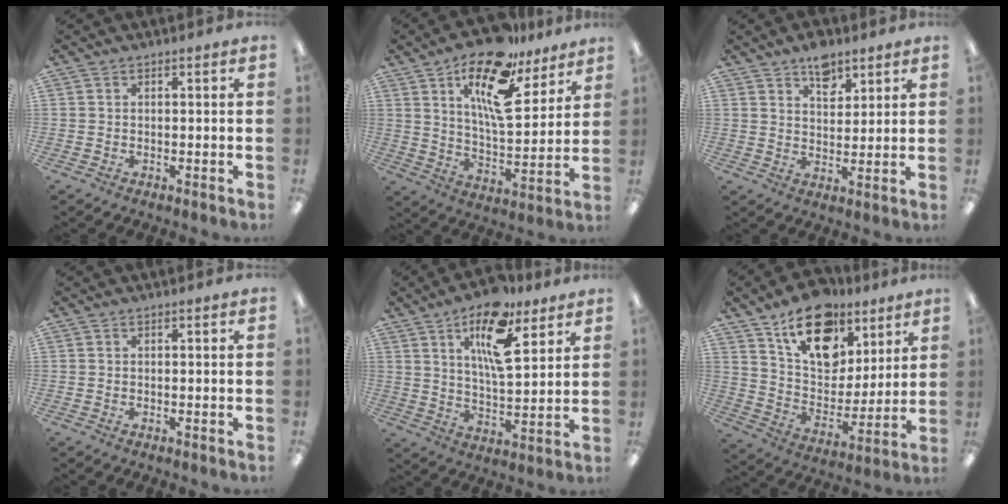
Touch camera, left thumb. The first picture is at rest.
{"total": 20.2, "force": [12.2, 8.1, 13.9], "torque": [-0.219, -0.065, 0.201]}
{"total": 7.2, "force": [5.2, 3.9, 3.1], "torque": [-0.035, -0.024, 0.090]}
{"total": 0.0}
{"total": 15.8, "force": [9.1, 6.5, 11.1], "torque": [-0.176, -0.035, 0.151]}
{"total": 19.0, "force": [11.6, 11.6, 9.6], "torque": [-0.143, -0.062, 0.206]}